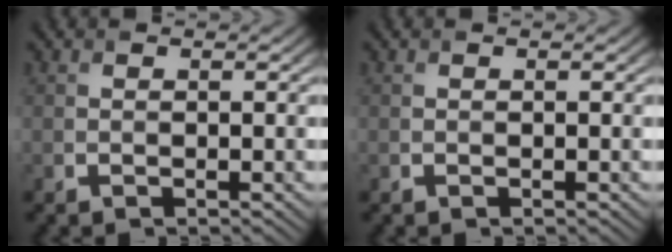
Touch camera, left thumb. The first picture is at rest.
{"total": 0.0}